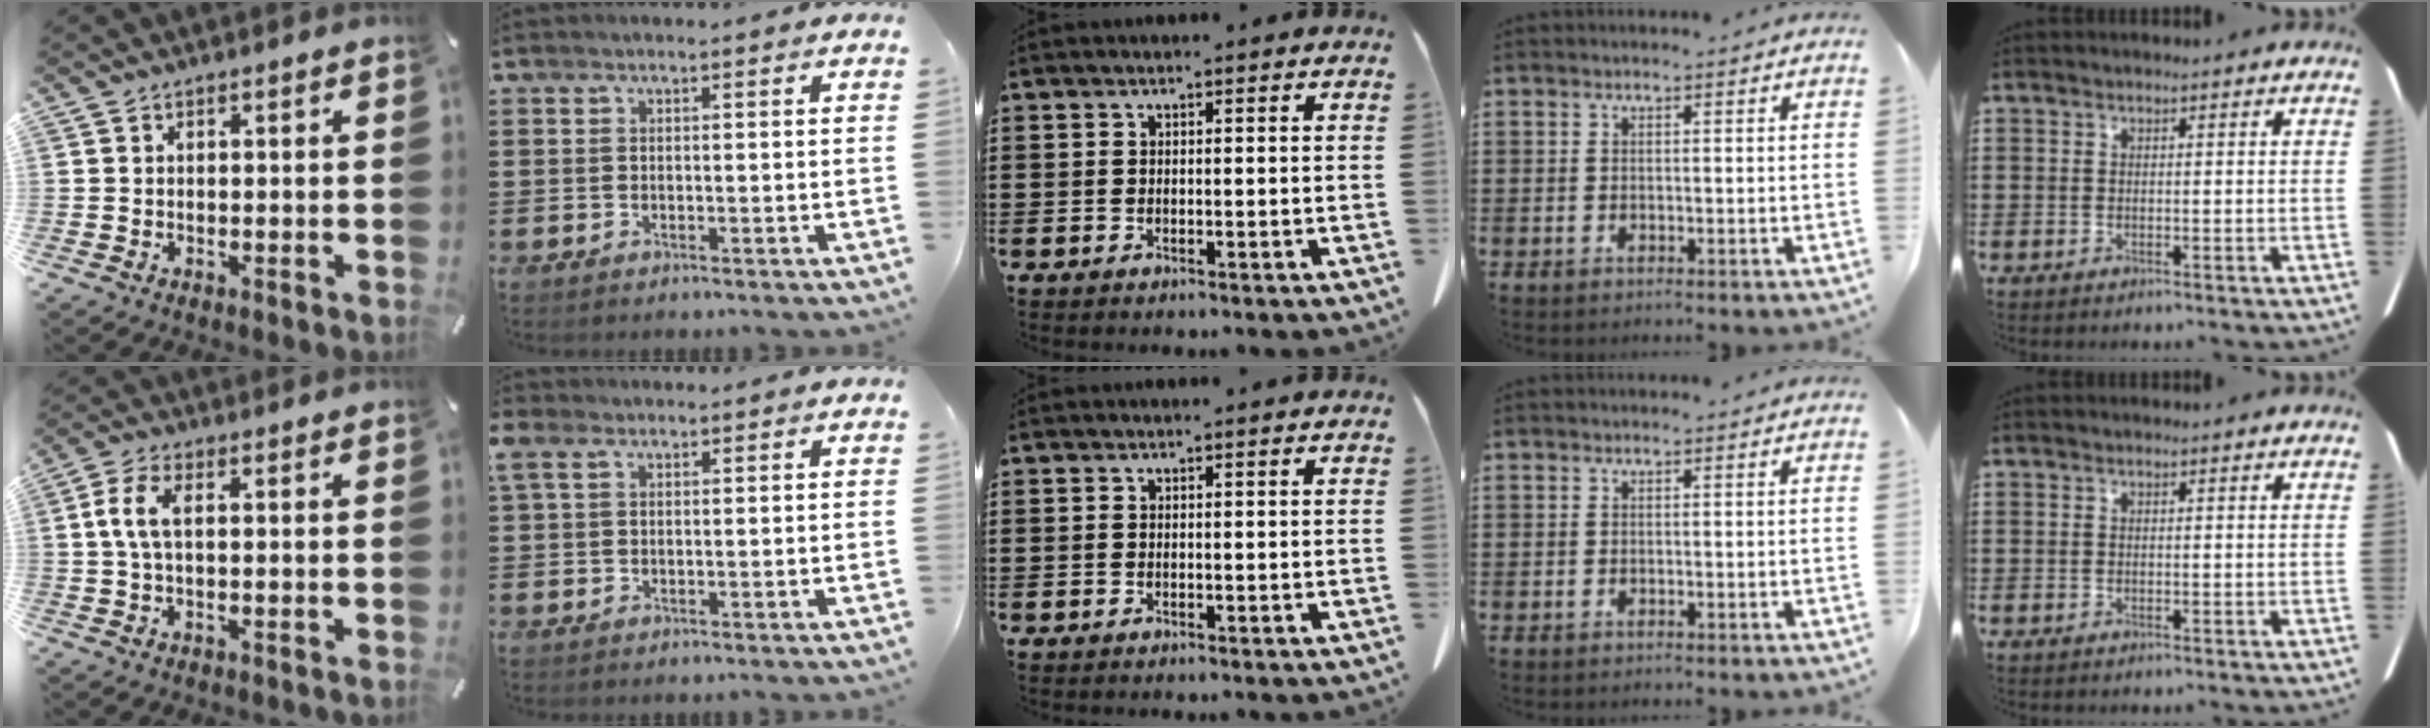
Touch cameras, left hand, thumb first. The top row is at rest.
{"thumb": {"total": 6.2, "force": [0.8, 2.9, 5.5], "torque": [-0.125, 0.003, 0.009]}, "index": {"total": 2.7, "force": [1.3, 1.7, 1.7], "torque": [-0.040, 0.008, 0.024]}}